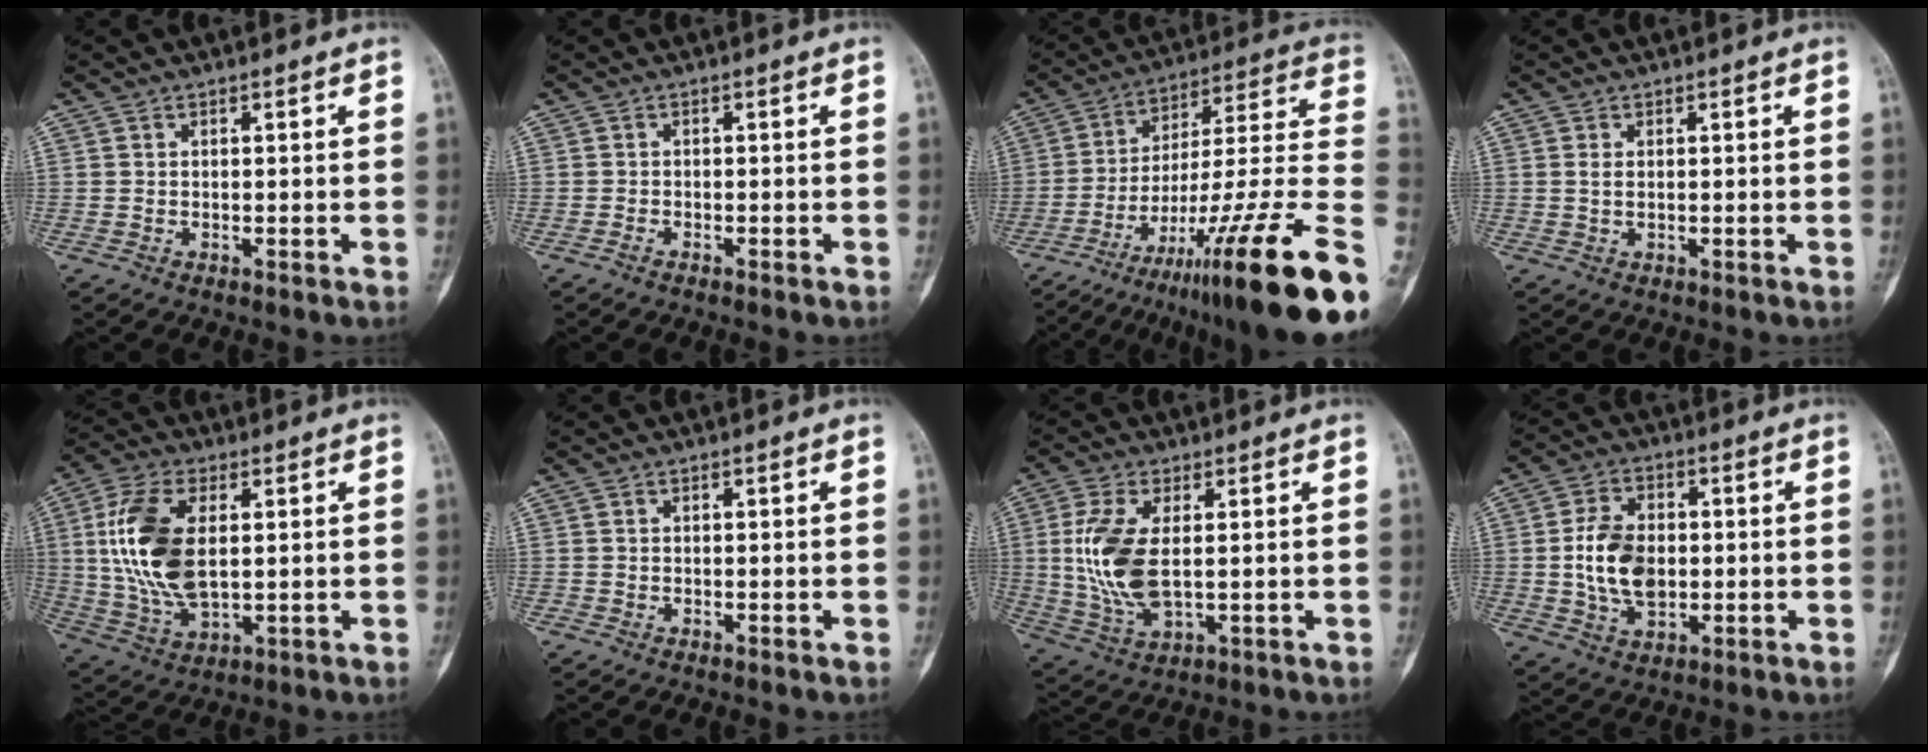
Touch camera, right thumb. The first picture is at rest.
{"total": 0.6, "force": [-0.5, 0.1, 0.3], "torque": [-0.012, 0.003, -0.008]}
{"total": 27.1, "force": [-14.1, 3.1, 22.9], "torque": [-0.286, 0.070, -0.218]}
{"total": 1.1, "force": [0.2, 0.5, 1.0], "torque": [-0.021, -0.003, 0.004]}
{"total": 15.9, "force": [2.2, 8.4, 13.3], "torque": [-0.271, -0.007, 0.047]}
{"total": 0.0}
{"total": 12.2, "force": [0.9, 6.0, 10.6], "torque": [-0.231, -0.010, 0.027]}
{"total": 10.7, "force": [-0.3, 7.1, 8.0], "torque": [-0.130, 0.003, -0.005]}